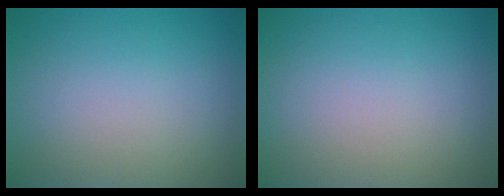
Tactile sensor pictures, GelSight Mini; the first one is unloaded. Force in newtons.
{"total": 0.0}